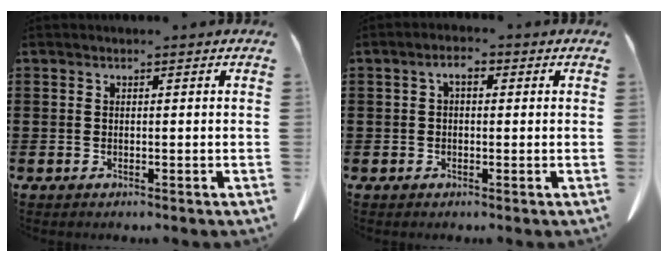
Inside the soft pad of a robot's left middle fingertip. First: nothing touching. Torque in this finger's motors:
{"motor_torque": [0.27, -0.27, 0.28, 0.07]}